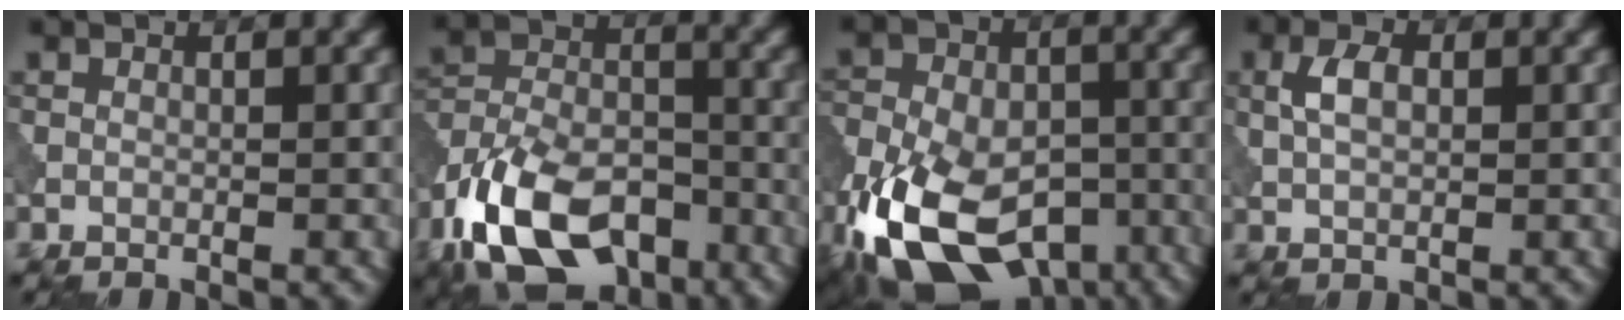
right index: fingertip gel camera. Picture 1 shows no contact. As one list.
[{"total": 12.9, "force": [-7.7, 6.9, 7.8], "torque": [-0.159, -0.010, -0.142]}, {"total": 16.0, "force": [-8.2, 9.3, 10.2], "torque": [-0.192, -0.035, -0.138]}, {"total": 2.7, "force": [0.5, 1.5, 2.2], "torque": [-0.049, 0.004, 0.010]}]